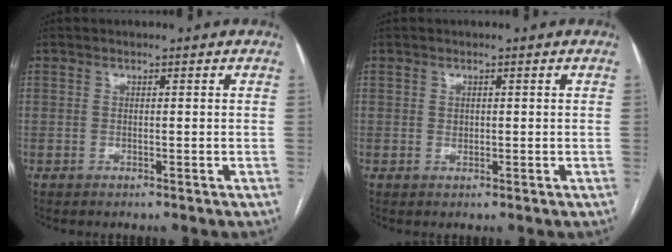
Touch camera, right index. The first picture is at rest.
{"total": 1.0, "force": [0.1, 0.8, 0.5], "torque": [-0.009, 0.000, 0.004]}